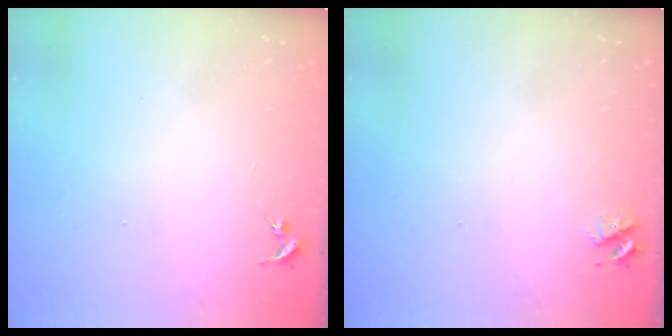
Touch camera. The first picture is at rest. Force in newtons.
{"total": 4.7, "press": 4.7, "slide": 0.7}